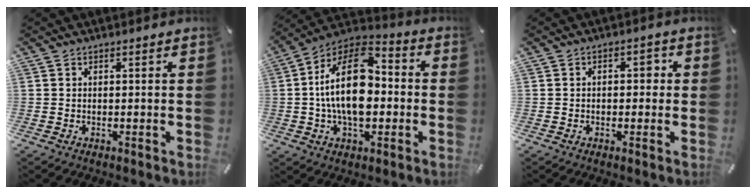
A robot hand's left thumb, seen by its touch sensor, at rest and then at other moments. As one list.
[{"total": 19.4, "force": [-0.6, 12.1, 15.2], "torque": [-0.305, 0.006, -0.019]}, {"total": 3.1, "force": [-0.2, 2.1, 2.2], "torque": [-0.029, 0.006, -0.011]}]